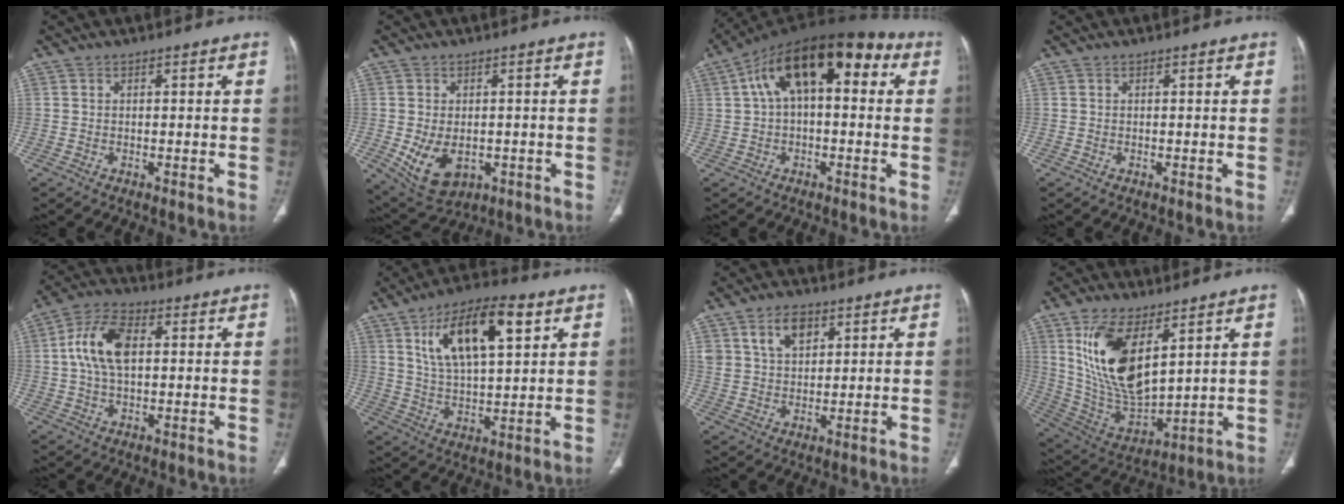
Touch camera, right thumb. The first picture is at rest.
{"total": 8.9, "force": [-2.0, 6.0, 6.3], "torque": [-0.101, -0.003, -0.012]}
{"total": 17.5, "force": [4.5, 8.7, 14.4], "torque": [-0.207, 0.045, 0.059]}
{"total": 0.0}
{"total": 10.6, "force": [1.6, 6.0, 8.6], "torque": [-0.169, 0.017, 0.026]}
{"total": 16.6, "force": [7.0, 6.7, 13.5], "torque": [-0.214, -0.011, 0.124]}
{"total": 7.4, "force": [3.7, 4.6, 4.4], "torque": [-0.061, -0.017, 0.072]}
{"total": 18.2, "force": [7.3, 8.4, 14.3], "torque": [-0.261, -0.030, 0.161]}